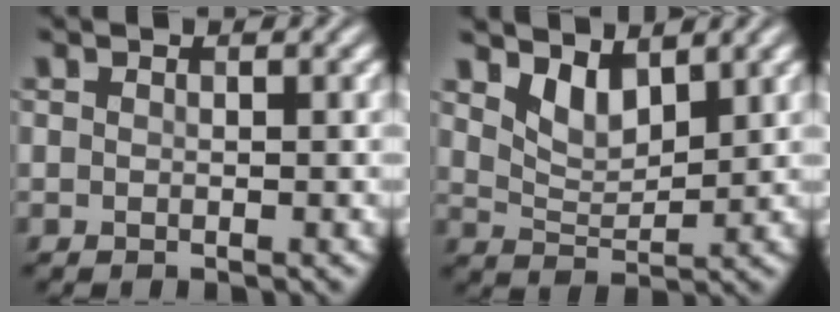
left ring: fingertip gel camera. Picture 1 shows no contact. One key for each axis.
{"total": 3.0, "fx": 2.2, "fy": 1.3, "fz": 1.7, "tx": -0.040, "ty": -0.012, "tz": 0.044}